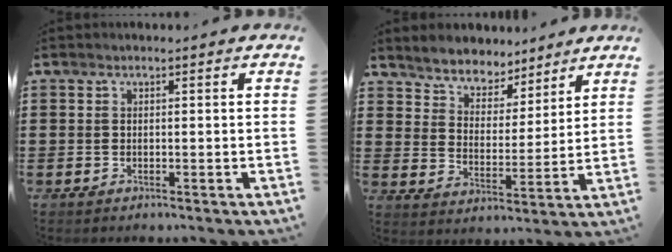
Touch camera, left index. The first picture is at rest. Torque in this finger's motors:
{"motor_torque": [1.02, 1.11, 0.30, 0.04]}